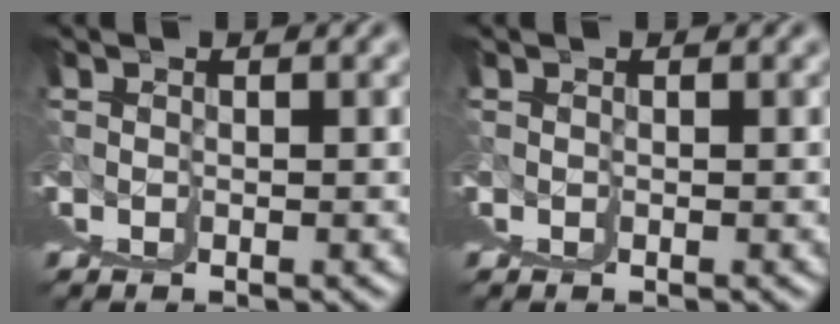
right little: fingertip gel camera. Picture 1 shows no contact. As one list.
[{"total": 0.0}]